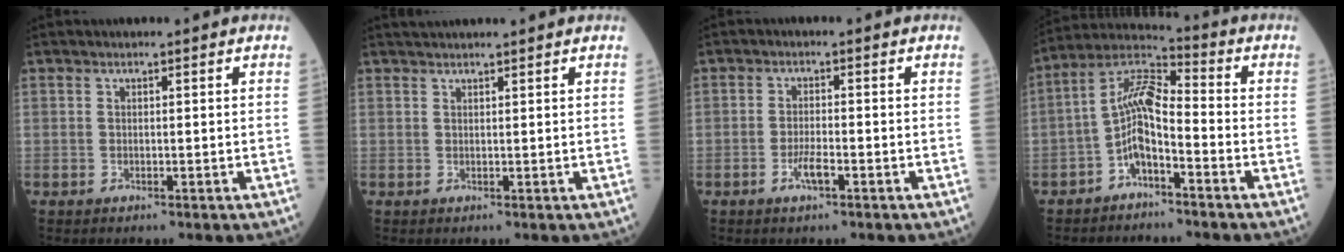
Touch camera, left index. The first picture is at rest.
{"total": 2.8, "force": [2.6, -0.3, 0.9], "torque": [-0.009, 0.026, 0.045]}
{"total": 2.8, "force": [-1.5, 0.5, 2.3], "torque": [-0.049, -0.001, -0.028]}
{"total": 7.5, "force": [-3.0, 2.3, 6.5], "torque": [-0.133, 0.023, -0.063]}